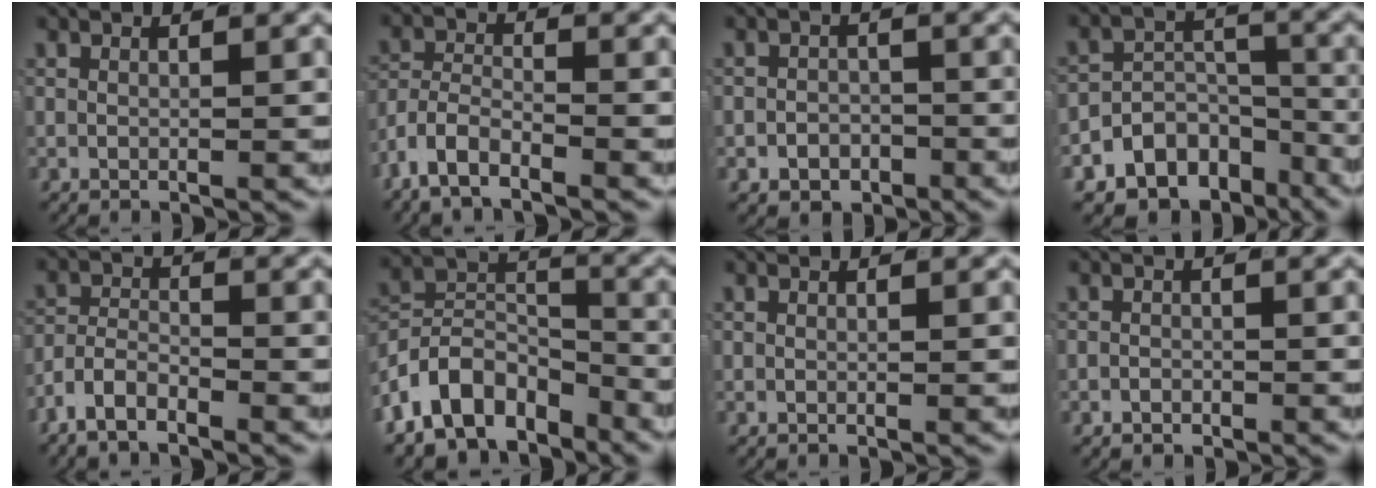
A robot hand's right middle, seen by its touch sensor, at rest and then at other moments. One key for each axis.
{"total": 4.8, "fx": -3.0, "fy": 3.0, "fz": 2.3, "tx": -0.054, "ty": -0.008, "tz": -0.061}
{"total": 3.5, "fx": -2.6, "fy": 2.2, "fz": 0.7, "tx": 0.011, "ty": -0.006, "tz": -0.043}
{"total": 13.5, "fx": -9.4, "fy": 8.7, "fz": 4.4, "tx": -0.052, "ty": -0.019, "tz": -0.156}
{"total": 3.7, "fx": -2.7, "fy": 2.0, "fz": 1.7, "tx": -0.029, "ty": -0.001, "tz": -0.058}
{"total": 11.2, "fx": -5.8, "fy": 7.6, "fz": 5.9, "tx": -0.094, "ty": -0.030, "tz": -0.093}
{"total": 0.0}
{"total": 0.8, "fx": -0.6, "fy": 0.4, "fz": 0.2, "tx": 0.004, "ty": -0.001, "tz": -0.009}